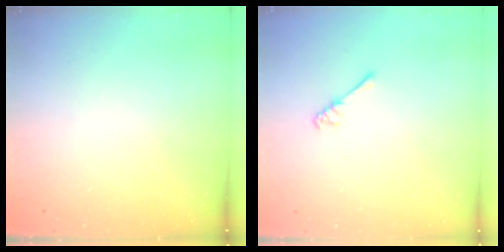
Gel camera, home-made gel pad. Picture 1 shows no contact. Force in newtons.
{"total": 2.6, "press": 2.6, "slide": 0.3}